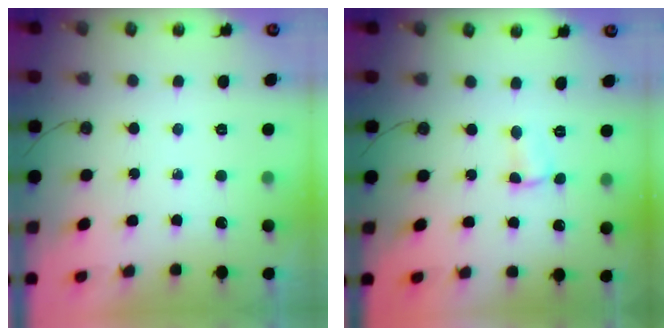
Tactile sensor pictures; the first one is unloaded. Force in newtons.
{"total": 3.0, "press": 1.2, "slide": 2.7}